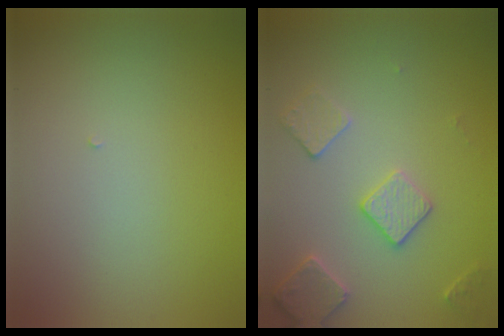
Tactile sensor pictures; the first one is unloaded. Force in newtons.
{"total": 3.1, "press": 3.1, "slide": 0.2}